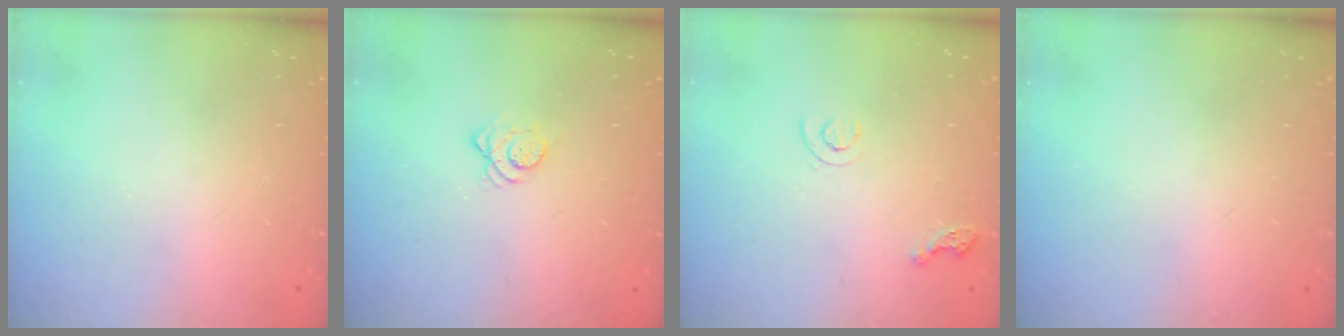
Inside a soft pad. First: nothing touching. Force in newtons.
{"total": 4.3, "press": 4.3, "slide": 0.3}
{"total": 5.1, "press": 5.1, "slide": 0.5}
{"total": 0.0}